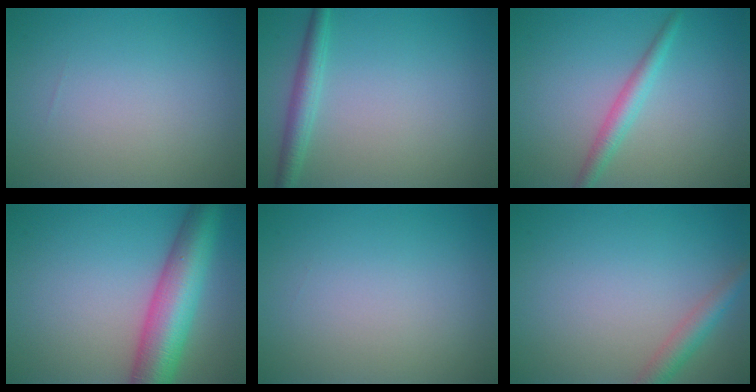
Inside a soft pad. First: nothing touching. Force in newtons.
{"total": 2.3, "press": 2.3, "slide": 0.1}
{"total": 2.3, "press": 2.3, "slide": 0.0}
{"total": 8.6, "press": 8.6, "slide": 0.2}
{"total": 0.0}
{"total": 2.3, "press": 2.3, "slide": 0.1}